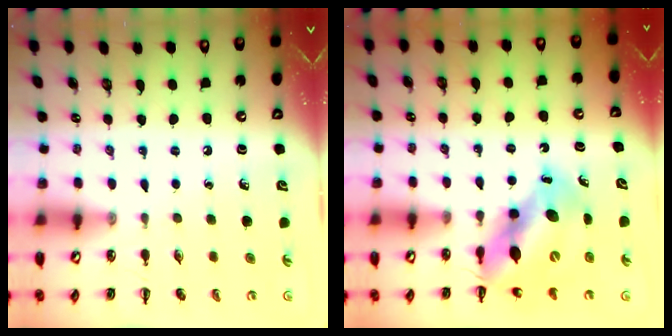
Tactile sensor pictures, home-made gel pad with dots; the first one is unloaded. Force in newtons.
{"total": 11.6, "press": 11.2, "slide": 3.1}